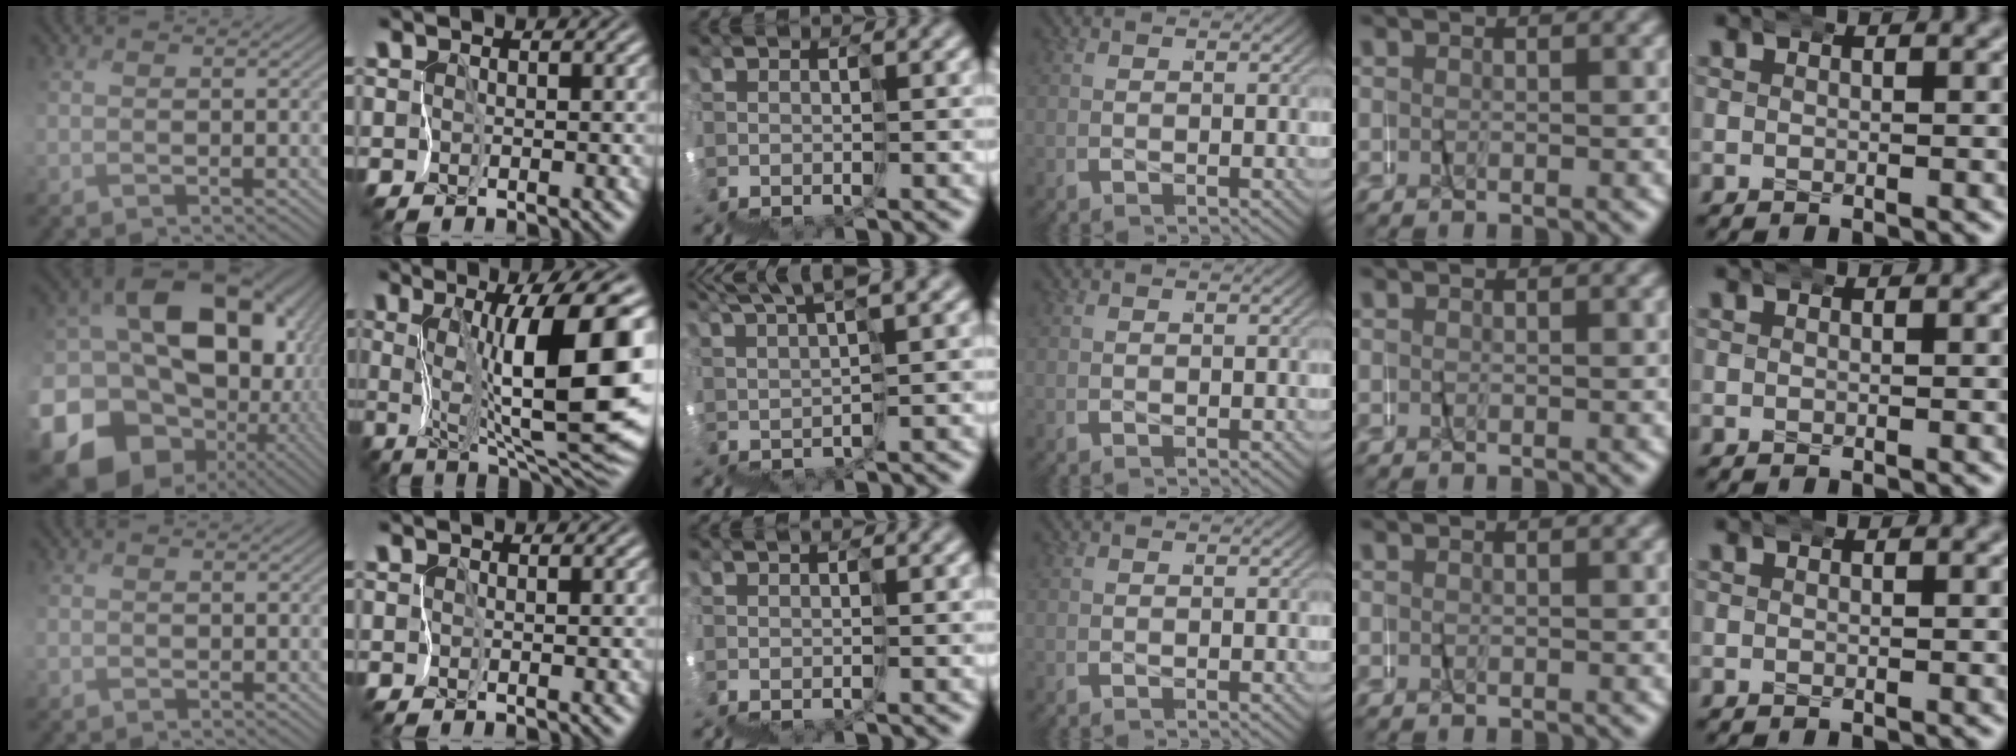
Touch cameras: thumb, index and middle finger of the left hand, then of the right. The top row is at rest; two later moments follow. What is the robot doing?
{"motion": "wrap", "object": "netting"}